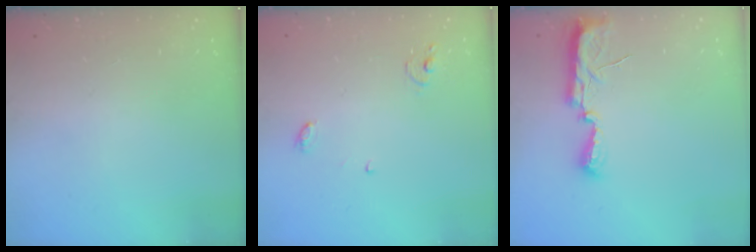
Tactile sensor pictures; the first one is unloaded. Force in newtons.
{"total": 4.2, "press": 4.2, "slide": 0.2}
{"total": 10.1, "press": 8.9, "slide": 4.8}